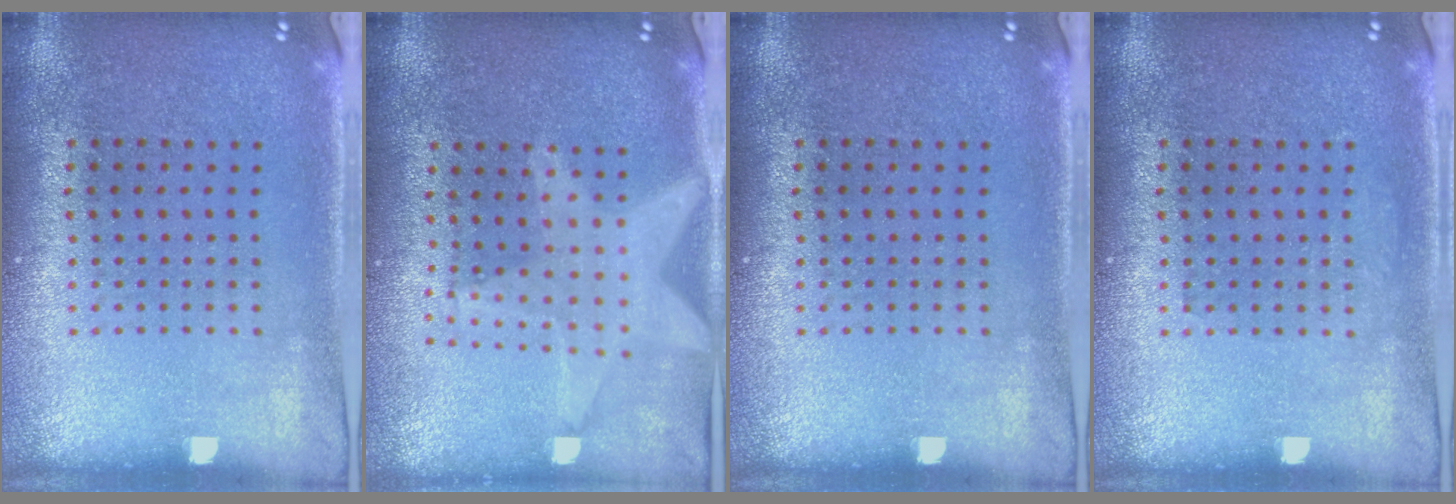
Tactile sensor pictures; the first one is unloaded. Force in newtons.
{"total": 1.5, "press": 1.4, "slide": 0.4}
{"total": 0.0}
{"total": 0.6, "press": 0.6, "slide": 0.1}